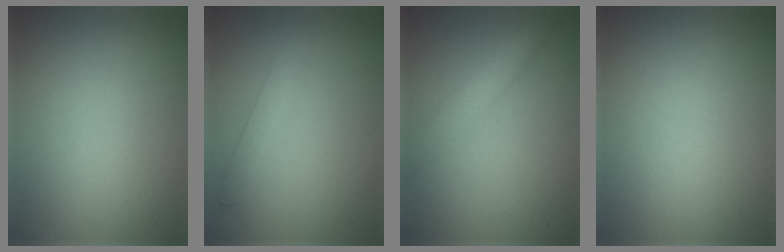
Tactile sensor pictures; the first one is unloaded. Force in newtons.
{"total": 1.7, "press": 1.7, "slide": 0.1}
{"total": 3.0, "press": 3.0, "slide": 0.1}
{"total": 0.0}